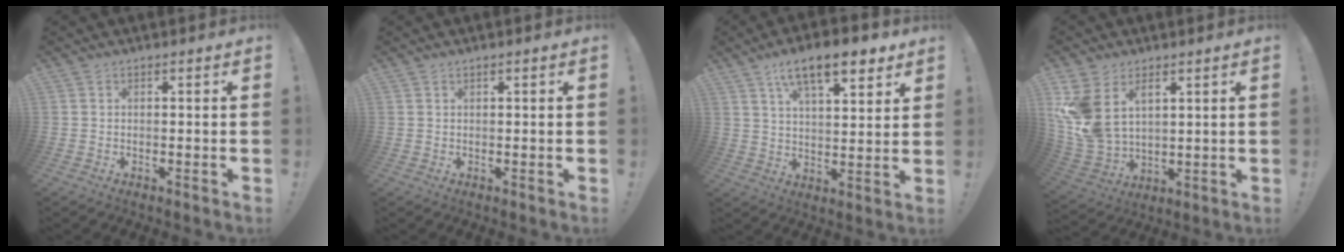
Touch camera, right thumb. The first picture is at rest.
{"total": 0.5, "force": [0.4, -0.1, 0.4], "torque": [-0.013, 0.002, 0.007]}
{"total": 13.5, "force": [8.0, 5.0, 9.6], "torque": [-0.154, -0.033, 0.136]}
{"total": 12.2, "force": [5.3, 8.3, 7.2], "torque": [-0.154, -0.029, 0.106]}